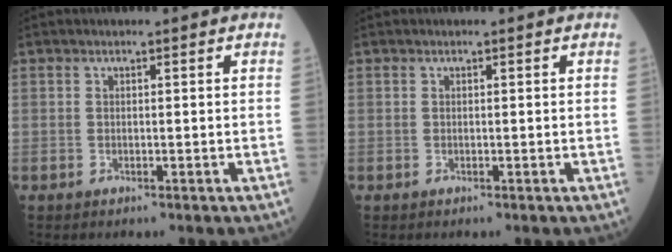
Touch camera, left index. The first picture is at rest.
{"total": 0.0}